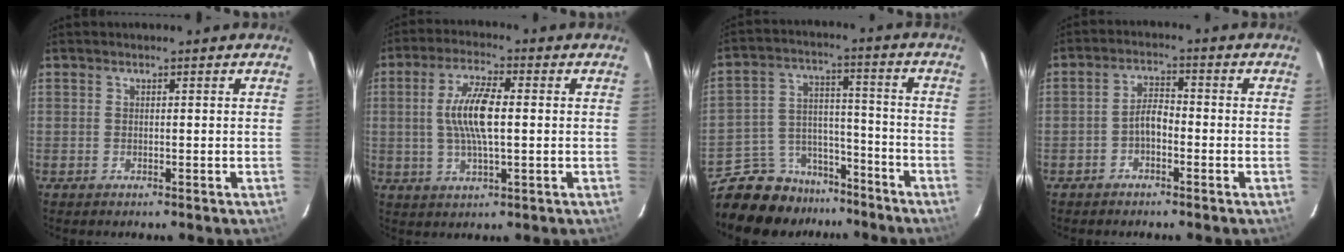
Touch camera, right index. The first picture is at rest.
{"total": 9.0, "force": [0.4, 2.4, 8.6], "torque": [-0.170, 0.005, 0.009]}
{"total": 13.1, "force": [-10.8, 7.0, 2.3], "torque": [-0.062, 0.046, -0.162]}
{"total": 3.3, "force": [-1.8, 1.5, 2.4], "torque": [-0.047, 0.012, -0.033]}